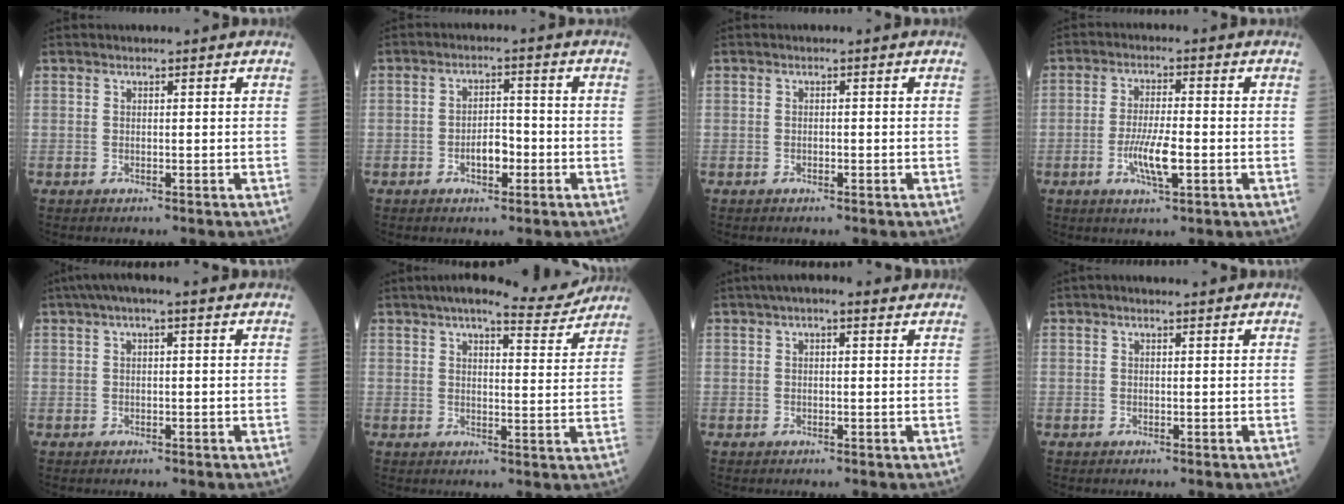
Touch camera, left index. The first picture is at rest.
{"total": 3.9, "force": [-1.8, 1.8, 3.0], "torque": [-0.050, 0.004, -0.033]}
{"total": 0.5, "force": [-0.4, 0.1, 0.2], "torque": [-0.002, -0.002, -0.011]}
{"total": 6.1, "force": [-2.0, 1.0, 5.7], "torque": [-0.115, -0.011, -0.038]}
{"total": 4.9, "force": [2.7, 1.0, 3.9], "torque": [-0.069, 0.038, 0.039]}
{"total": 10.1, "force": [9.1, 1.3, 4.3], "torque": [-0.055, -0.005, 0.109]}
{"total": 4.4, "force": [2.8, 1.4, 3.1], "torque": [-0.050, 0.033, 0.038]}
{"total": 1.1, "force": [0.5, 0.4, 0.8], "torque": [-0.019, 0.009, 0.004]}